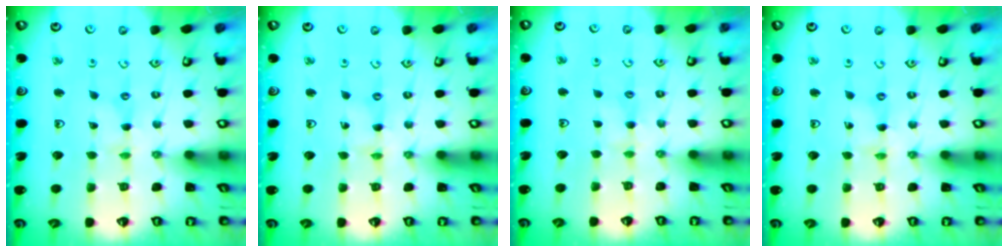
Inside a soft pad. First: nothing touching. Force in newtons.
{"total": 0.5, "press": 0.5, "slide": 0.2}
{"total": 2.9, "press": 2.8, "slide": 0.5}
{"total": 0.5, "press": 0.5, "slide": 0.2}